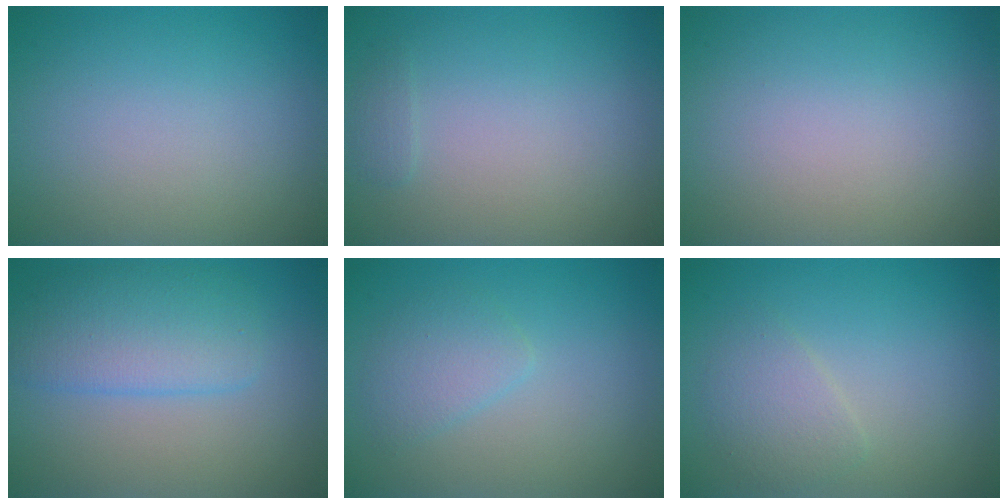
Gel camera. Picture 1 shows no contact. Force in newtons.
{"total": 0.7, "press": 0.7, "slide": 0.1}
{"total": 0.0}
{"total": 4.4, "press": 4.4, "slide": 0.1}
{"total": 2.0, "press": 2.0, "slide": 0.1}
{"total": 2.1, "press": 2.1, "slide": 0.0}